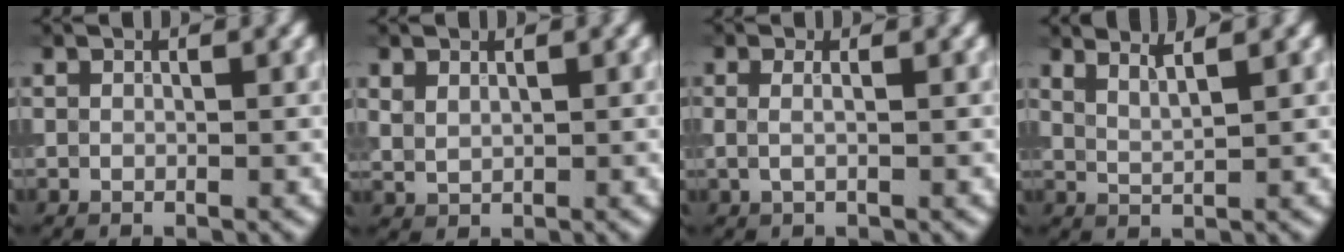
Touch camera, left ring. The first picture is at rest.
{"total": 1.3, "force": [0.8, 0.8, 0.7], "torque": [-0.019, -0.001, 0.020]}
{"total": 1.2, "force": [0.2, 0.4, 1.1], "torque": [-0.017, -0.008, -0.004]}
{"total": 2.5, "force": [2.0, 0.5, 1.4], "torque": [-0.018, 0.011, 0.025]}